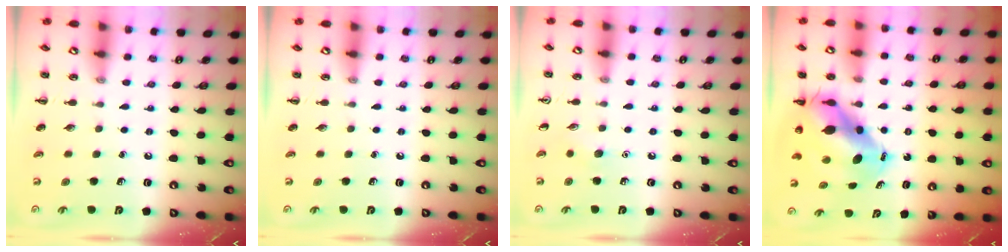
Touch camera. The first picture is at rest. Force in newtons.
{"total": 0.0}
{"total": 4.0, "press": 3.8, "slide": 1.4}
{"total": 10.6, "press": 10.3, "slide": 2.5}